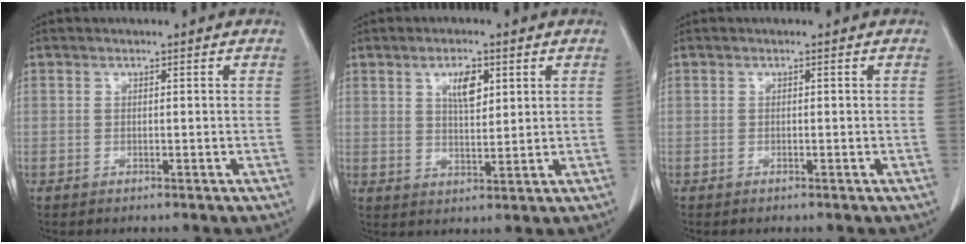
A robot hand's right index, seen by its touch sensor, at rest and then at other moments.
{"total": 4.7, "force": [2.1, 1.8, 3.9], "torque": [-0.068, -0.001, 0.038]}
{"total": 0.0}